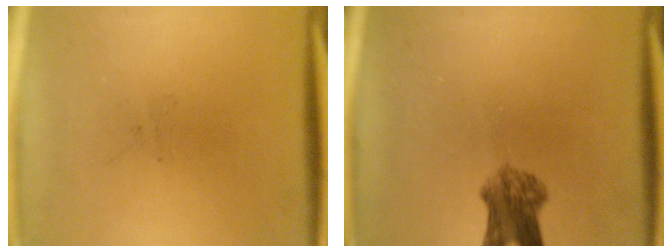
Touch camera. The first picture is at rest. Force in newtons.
{"total": 5.0}